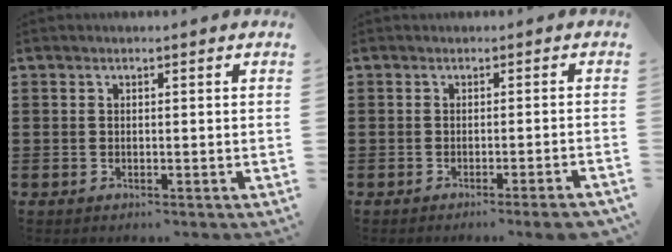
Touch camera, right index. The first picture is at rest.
{"total": 1.7, "force": [-1.3, -0.3, 1.1], "torque": [-0.019, -0.001, -0.024]}